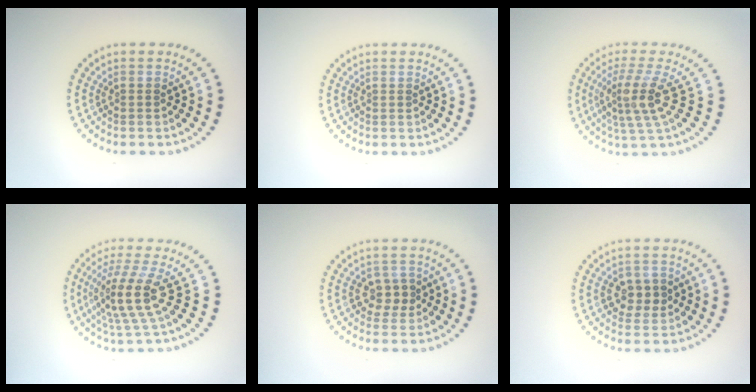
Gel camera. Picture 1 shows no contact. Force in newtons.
{"total": 0.0}
{"total": 4.1, "press": 2.9, "slide": 2.9}
{"total": 4.6, "press": 3.4, "slide": 3.0}
{"total": 2.4, "press": 2.2, "slide": 0.8}
{"total": 2.7, "press": 2.7, "slide": 0.5}